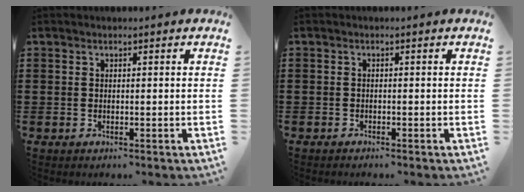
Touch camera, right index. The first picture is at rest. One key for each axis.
{"total": 0.6, "fx": -0.6, "fy": 0.1, "fz": 0.0, "tx": -0.002, "ty": -0.001, "tz": -0.013}